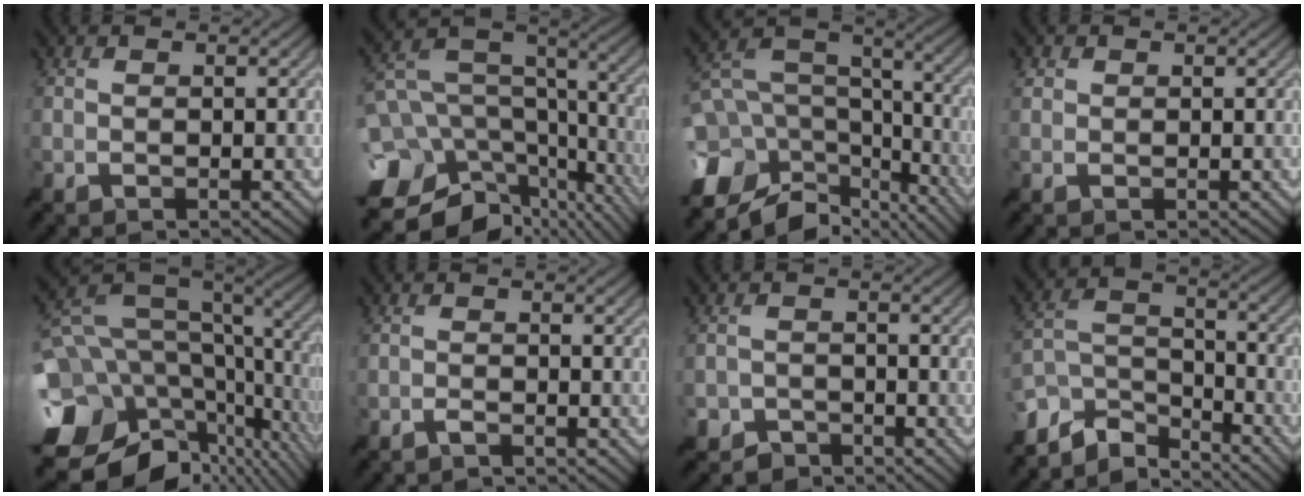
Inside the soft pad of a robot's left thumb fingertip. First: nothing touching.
{"total": 16.4, "force": [-5.4, 11.9, 9.9], "torque": [-0.236, -0.011, -0.053]}
{"total": 16.1, "force": [-6.6, 11.3, 9.3], "torque": [-0.234, -0.030, -0.096]}
{"total": 0.8, "force": [0.4, 0.7, 0.2], "torque": [-0.003, 0.001, 0.008]}
{"total": 17.5, "force": [-3.7, 12.7, 11.4], "torque": [-0.261, -0.026, -0.034]}
{"total": 1.0, "force": [-0.9, 0.2, 0.3], "torque": [-0.005, -0.001, -0.018]}
{"total": 3.1, "force": [-2.6, 1.8, 0.3], "torque": [0.003, 0.002, -0.051]}
{"total": 9.7, "force": [-7.3, 5.3, 3.5], "torque": [-0.087, -0.006, -0.135]}